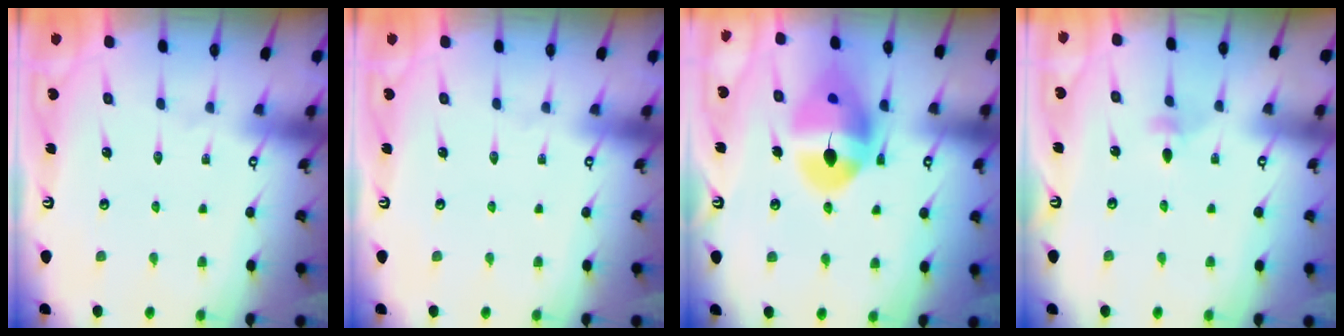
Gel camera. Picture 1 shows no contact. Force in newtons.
{"total": 0.0}
{"total": 13.9, "press": 13.8, "slide": 1.5}
{"total": 3.9, "press": 3.8, "slide": 0.9}